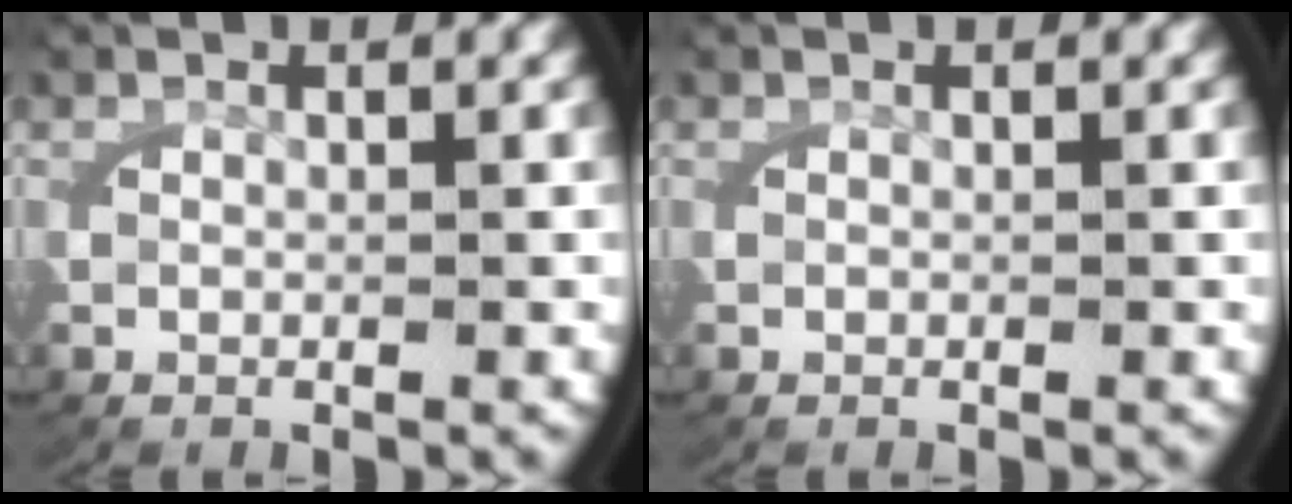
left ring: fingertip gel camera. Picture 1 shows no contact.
{"total": 0.0}